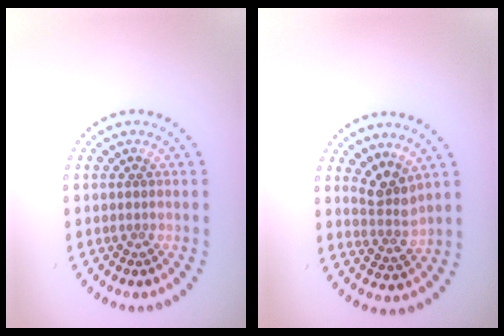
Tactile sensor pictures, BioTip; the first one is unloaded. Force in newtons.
{"total": 2.8, "press": 2.0, "slide": 1.9}